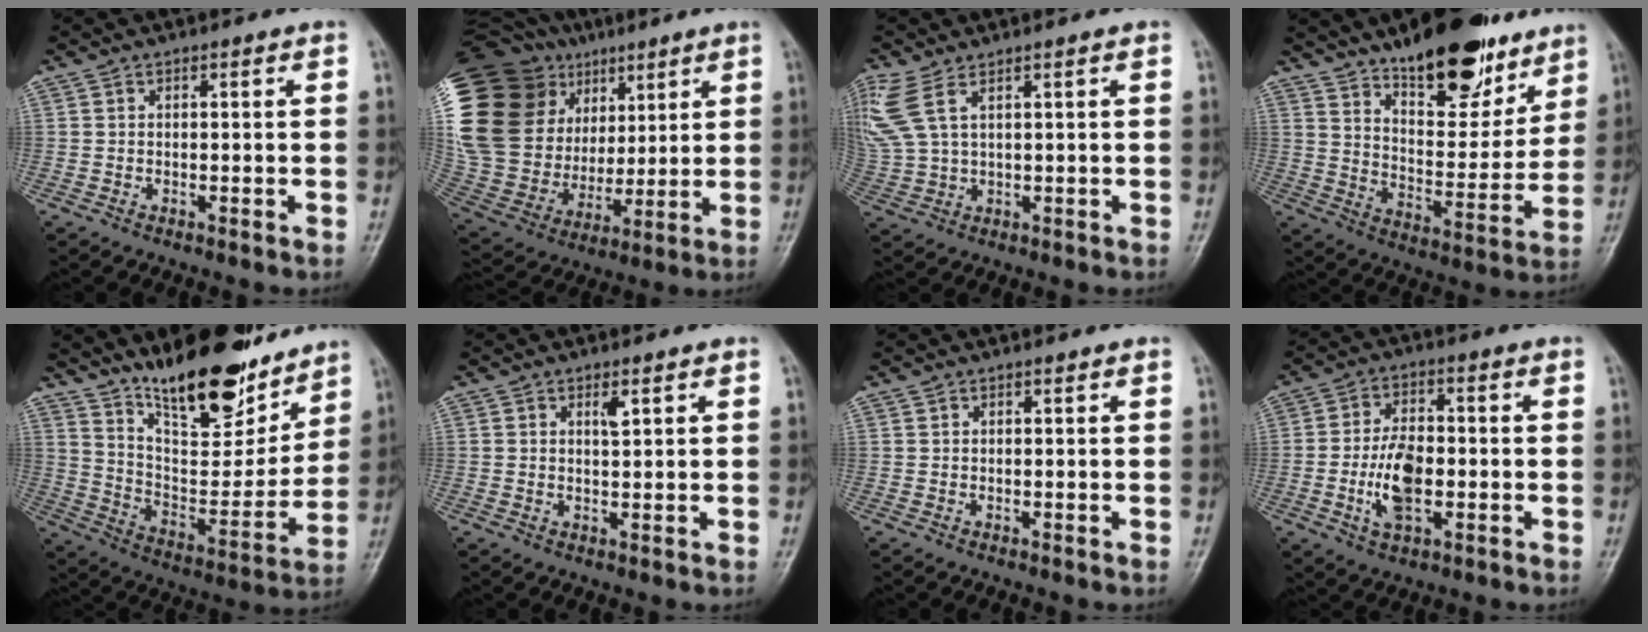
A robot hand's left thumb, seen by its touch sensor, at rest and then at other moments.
{"total": 33.4, "force": [15.2, 22.5, 19.5], "torque": [-0.413, 0.036, 0.305]}
{"total": 8.7, "force": [4.2, 3.7, 6.7], "torque": [-0.181, 0.002, 0.098]}
{"total": 20.5, "force": [14.2, 8.4, 12.2], "torque": [-0.128, -0.080, 0.224]}
{"total": 20.1, "force": [15.3, 6.9, 11.0], "torque": [-0.126, -0.099, 0.260]}
{"total": 1.9, "force": [0.9, 0.6, 1.6], "torque": [-0.023, -0.006, 0.017]}
{"total": 0.0}
{"total": 9.6, "force": [-1.9, 5.3, 7.7], "torque": [-0.135, 0.011, -0.034]}